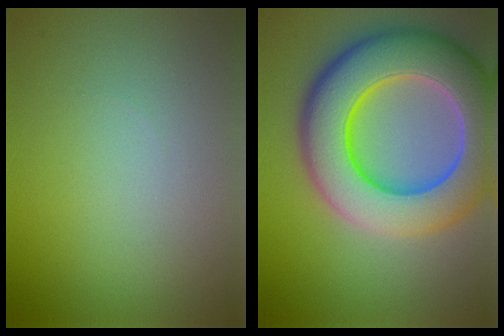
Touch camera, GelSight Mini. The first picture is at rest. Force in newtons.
{"total": 12.6, "press": 12.6, "slide": 0.6}